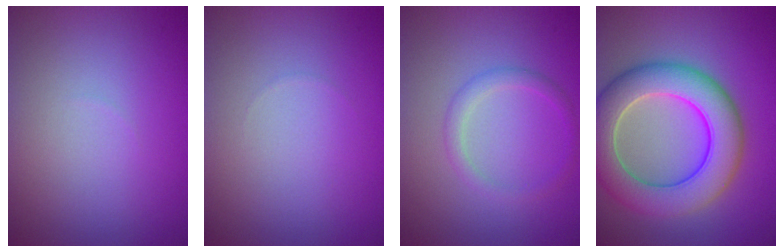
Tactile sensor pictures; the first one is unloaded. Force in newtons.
{"total": 0.0}
{"total": 1.7, "press": 1.7, "slide": 0.0}
{"total": 9.1, "press": 9.1, "slide": 0.4}